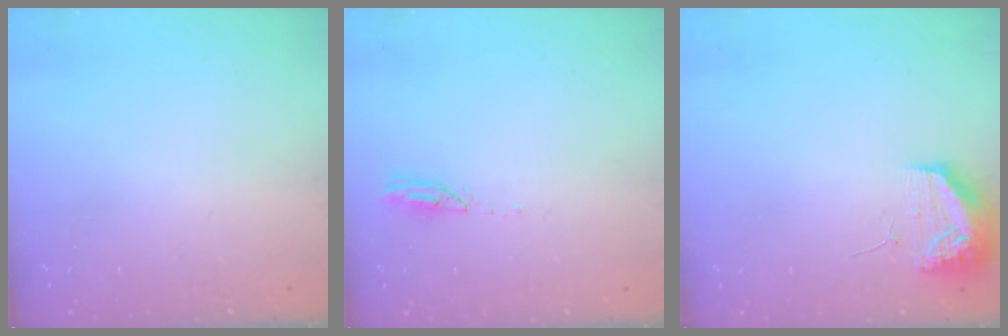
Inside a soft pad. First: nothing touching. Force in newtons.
{"total": 2.8, "press": 2.8, "slide": 0.4}
{"total": 10.3, "press": 10.2, "slide": 1.1}